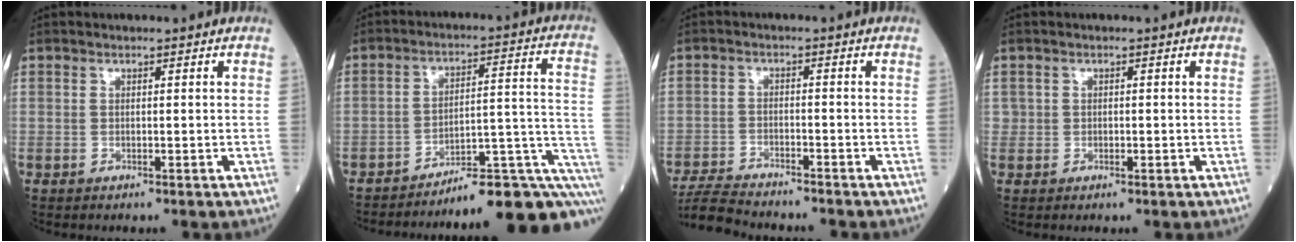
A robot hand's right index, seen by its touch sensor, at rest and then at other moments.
{"total": 15.4, "force": [-11.9, 1.1, 9.7], "torque": [-0.069, 0.050, -0.164]}
{"total": 9.0, "force": [-8.5, 0.6, 2.8], "torque": [-0.051, -0.015, -0.145]}
{"total": 1.0, "force": [0.0, 1.0, 0.3], "torque": [-0.003, 0.005, 0.000]}